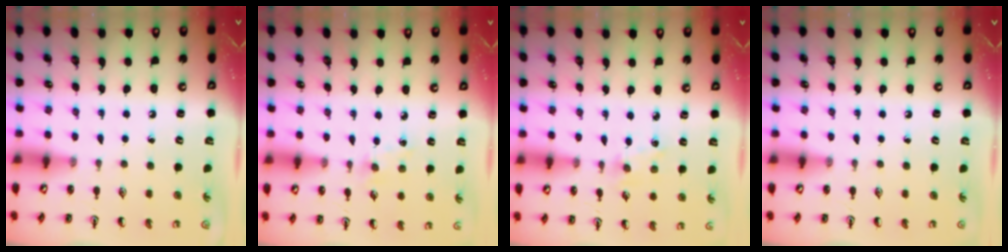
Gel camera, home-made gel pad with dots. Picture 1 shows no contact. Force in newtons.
{"total": 2.6, "press": 2.5, "slide": 0.5}
{"total": 2.1, "press": 2.0, "slide": 0.4}
{"total": 0.0}